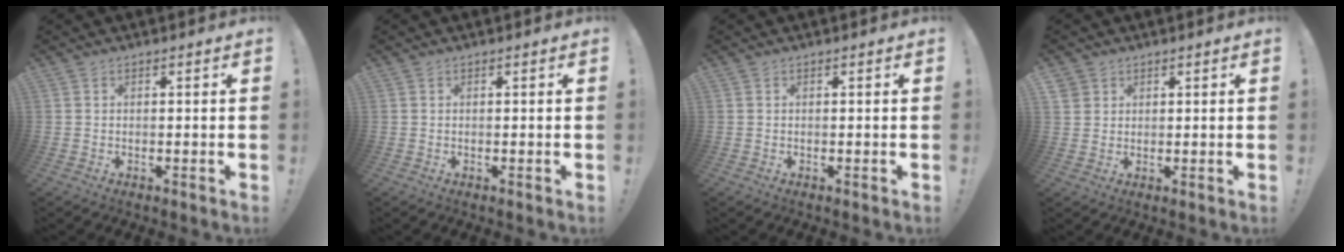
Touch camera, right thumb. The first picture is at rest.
{"total": 0.0}
{"total": 0.0}
{"total": 3.7, "force": [2.3, 2.8, 0.7], "torque": [-0.011, -0.010, 0.043]}